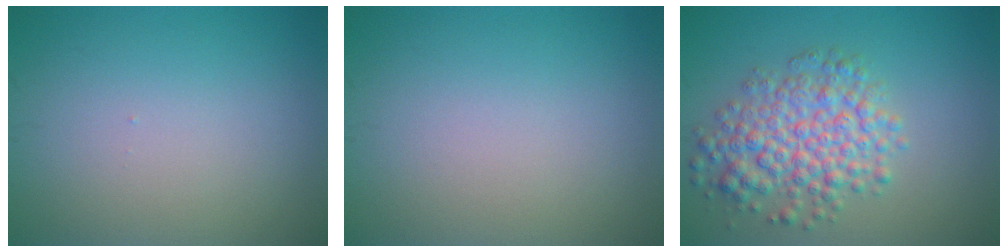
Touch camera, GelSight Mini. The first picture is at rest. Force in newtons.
{"total": 0.0}
{"total": 5.6, "press": 5.6, "slide": 0.1}